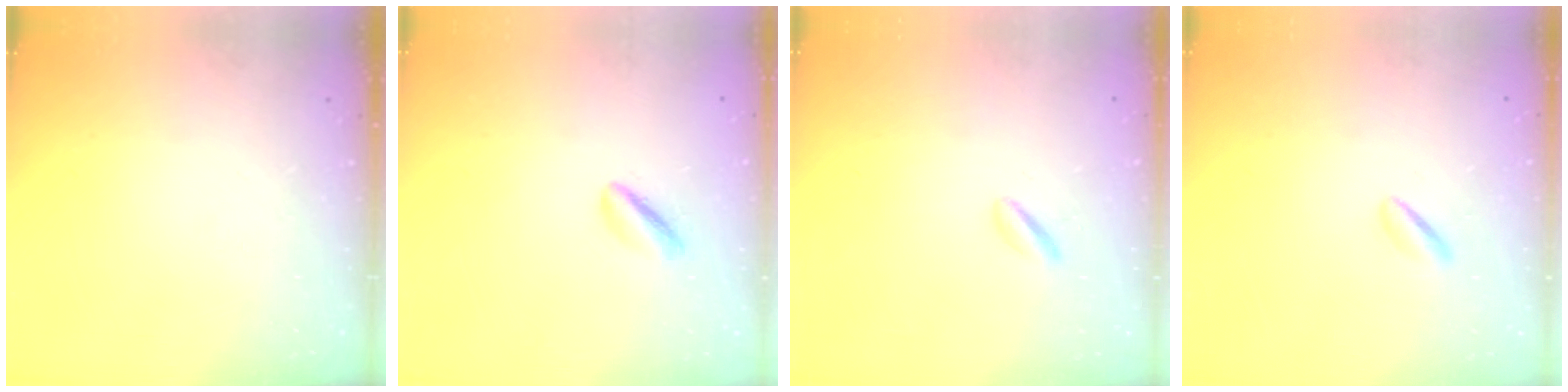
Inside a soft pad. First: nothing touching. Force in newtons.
{"total": 2.0, "press": 1.9, "slide": 0.6}
{"total": 0.9, "press": 0.7, "slide": 0.6}
{"total": 0.9, "press": 0.5, "slide": 0.7}